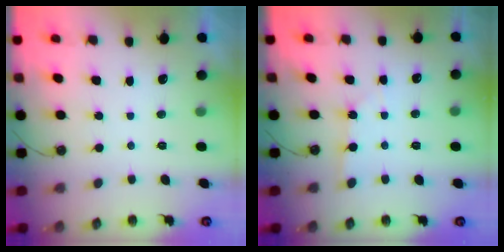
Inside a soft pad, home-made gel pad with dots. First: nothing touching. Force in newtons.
{"total": 1.0, "press": 1.0, "slide": 0.1}